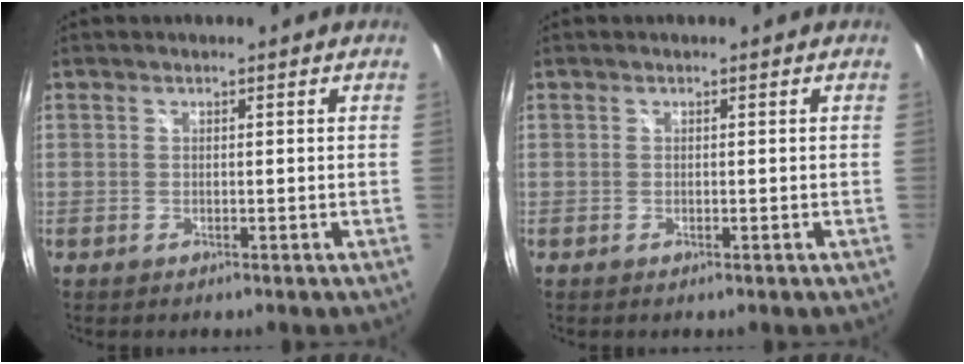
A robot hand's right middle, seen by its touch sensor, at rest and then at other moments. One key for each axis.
{"total": 0.0}